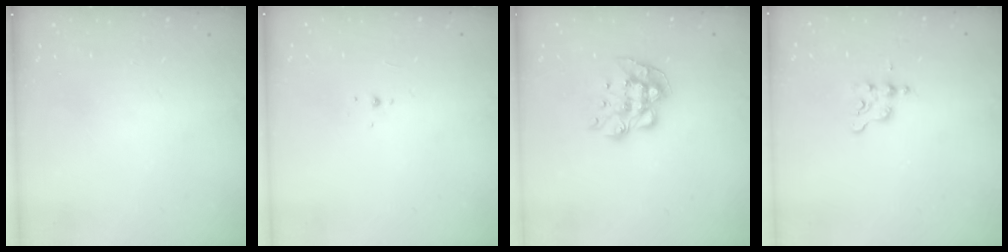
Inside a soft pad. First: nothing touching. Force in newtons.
{"total": 2.0, "press": 1.9, "slide": 0.8}
{"total": 10.1, "press": 10.1, "slide": 0.6}
{"total": 1.8, "press": 1.7, "slide": 0.3}